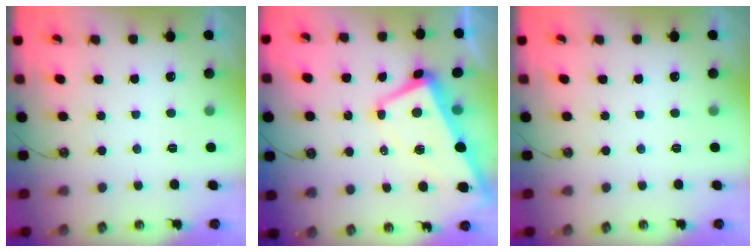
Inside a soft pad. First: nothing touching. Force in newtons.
{"total": 1.4, "press": 0.9, "slide": 1.0}
{"total": 0.0}